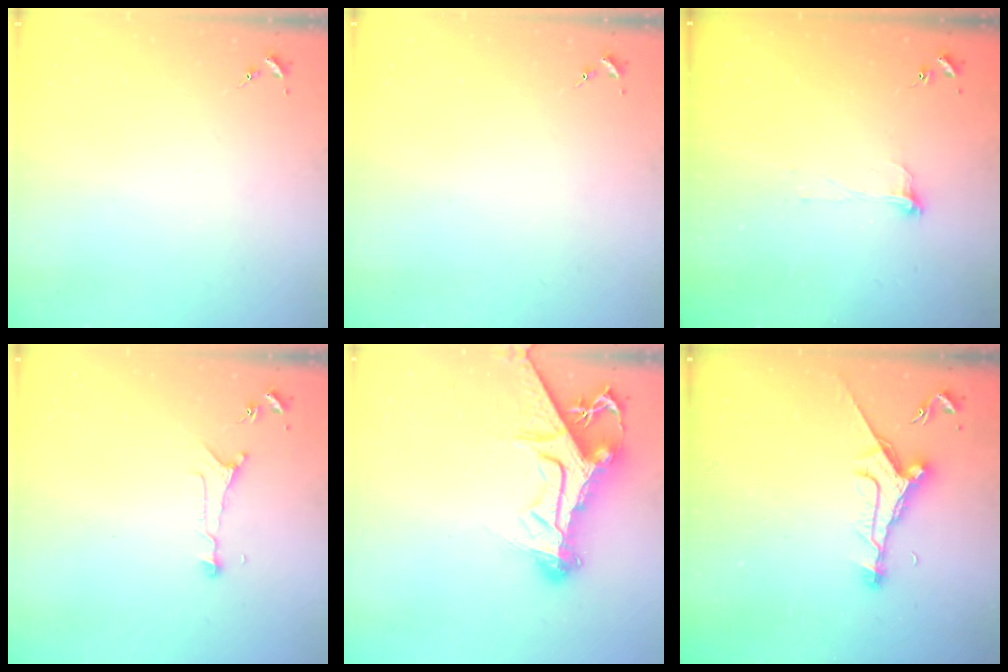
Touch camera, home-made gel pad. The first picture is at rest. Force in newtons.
{"total": 0.0}
{"total": 5.1, "press": 5.1, "slide": 0.4}
{"total": 5.6, "press": 5.6, "slide": 0.4}
{"total": 16.3, "press": 16.2, "slide": 1.5}
{"total": 11.4, "press": 11.3, "slide": 1.0}